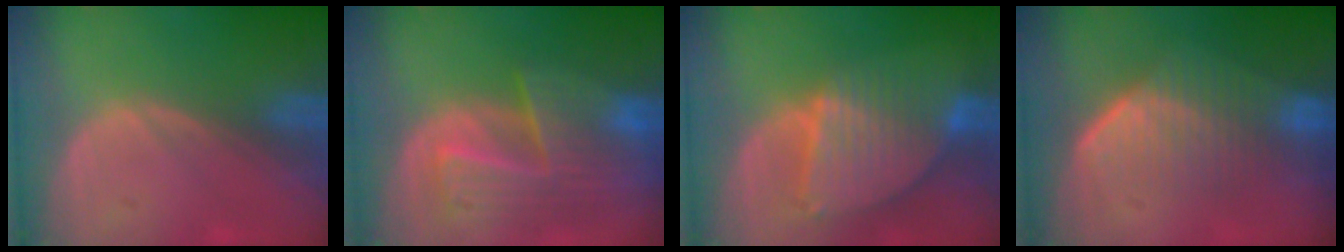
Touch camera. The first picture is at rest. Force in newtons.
{"total": 9.9, "press": 8.5, "slide": 5.0}
{"total": 8.6, "press": 7.5, "slide": 4.1}
{"total": 7.3, "press": 7.0, "slide": 2.0}